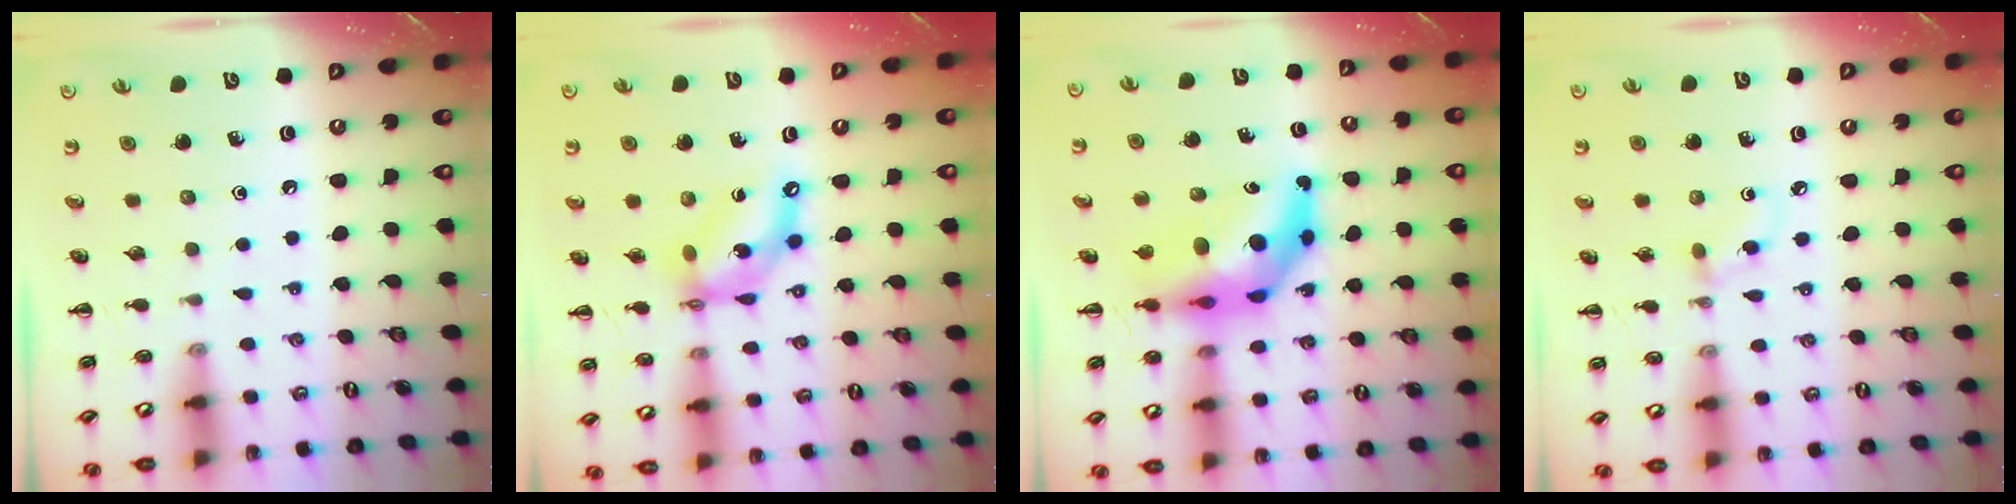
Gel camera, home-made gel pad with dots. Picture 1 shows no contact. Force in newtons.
{"total": 12.3, "press": 11.9, "slide": 3.3}
{"total": 11.3, "press": 10.7, "slide": 3.5}
{"total": 5.1, "press": 4.8, "slide": 1.8}